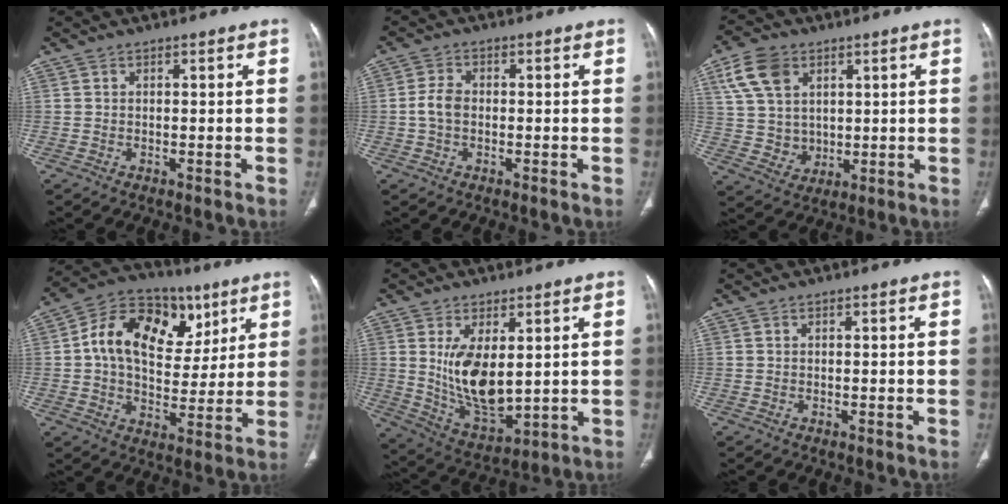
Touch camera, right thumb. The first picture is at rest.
{"total": 3.7, "force": [-0.4, 2.5, 2.7], "torque": [-0.053, 0.010, -0.013]}
{"total": 11.7, "force": [4.7, 8.9, 6.0], "torque": [-0.092, -0.012, 0.099]}
{"total": 19.6, "force": [6.6, 13.4, 12.7], "torque": [-0.174, 0.011, 0.106]}
{"total": 12.4, "force": [2.1, 6.3, 10.5], "torque": [-0.177, -0.027, 0.060]}
{"total": 0.0}